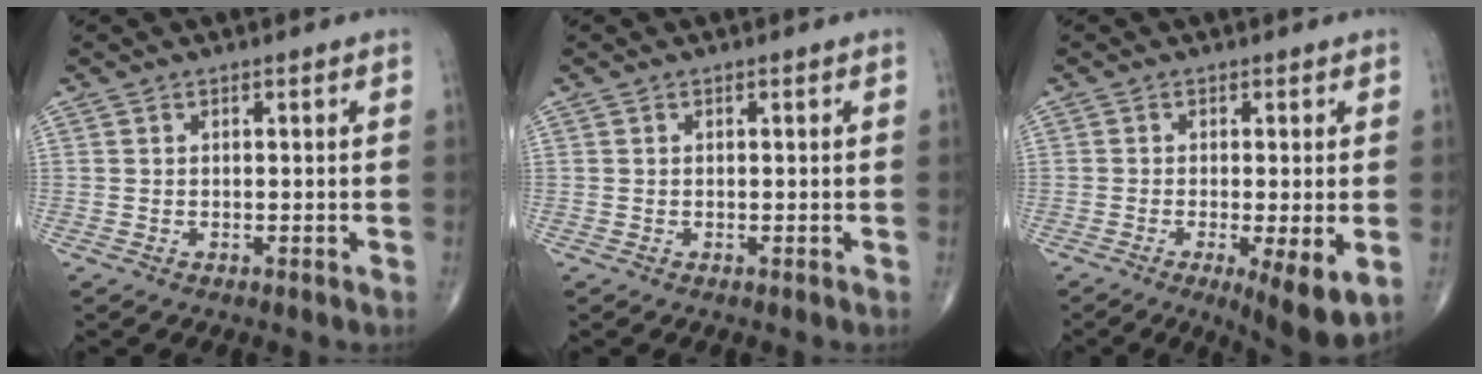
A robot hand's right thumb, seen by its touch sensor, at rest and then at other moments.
{"total": 0.0}
{"total": 8.3, "force": [-2.3, 1.9, 7.8], "torque": [-0.121, -0.024, -0.036]}